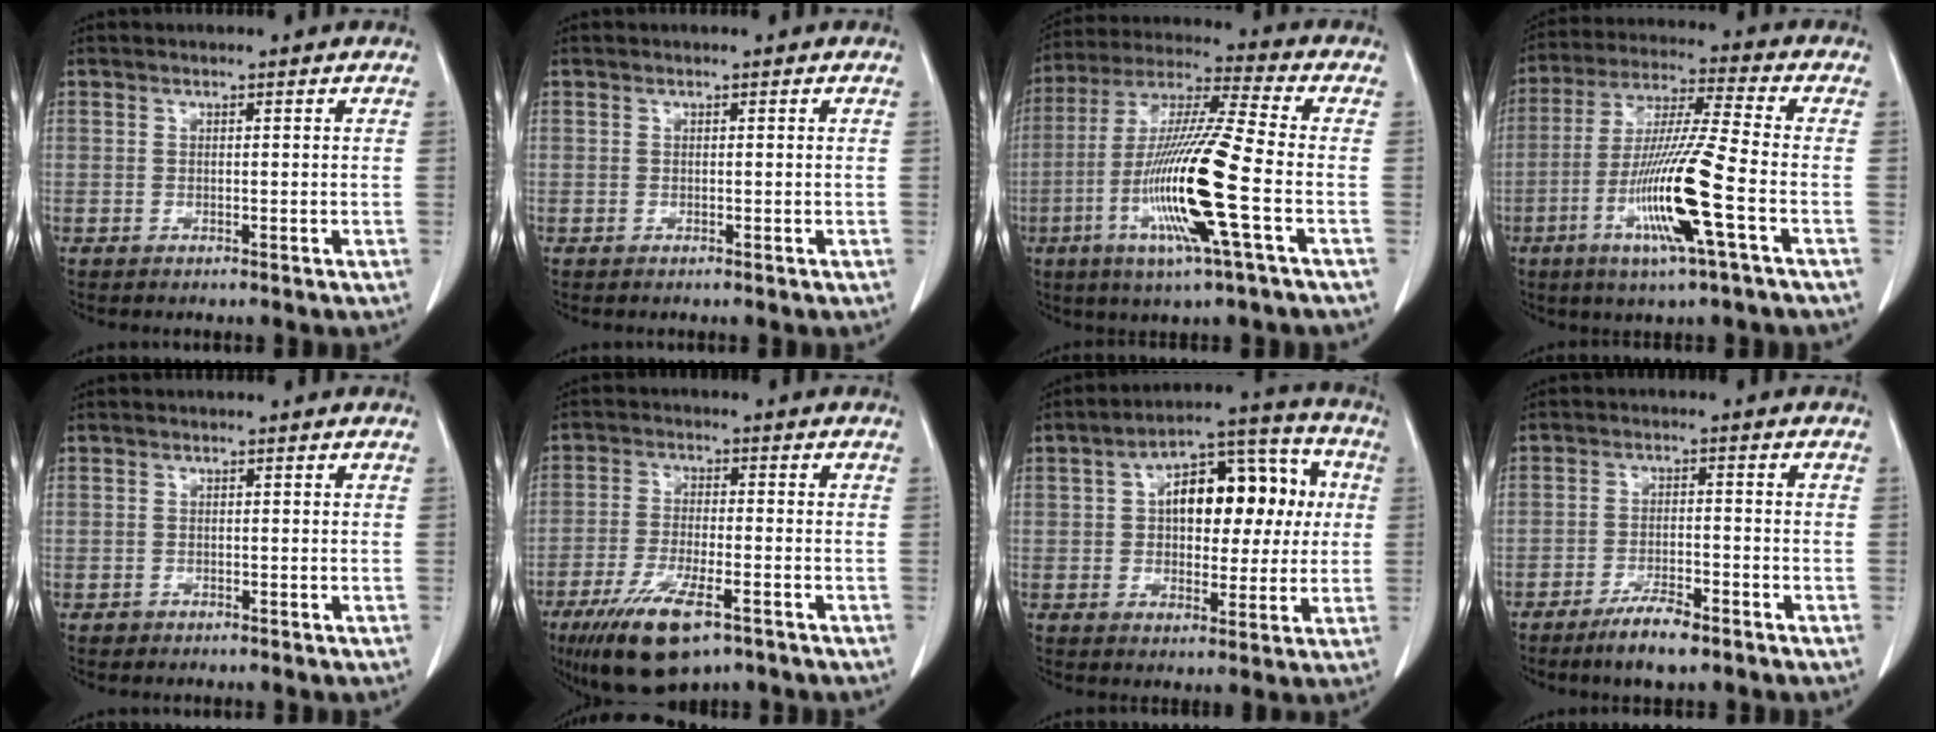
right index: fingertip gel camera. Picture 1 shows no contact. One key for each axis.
{"total": 0.0}
{"total": 17.0, "fx": -4.7, "fy": -0.2, "fz": 16.3, "tx": -0.329, "ty": -0.015, "tz": -0.097}
{"total": 14.3, "fx": -4.9, "fy": -0.6, "fz": 13.5, "tx": -0.271, "ty": -0.017, "tz": -0.097}
{"total": 0.9, "fx": -0.5, "fy": 0.7, "fz": -0.1, "tx": -0.003, "ty": 0.004, "tz": -0.009}
{"total": 11.5, "fx": -7.0, "fy": 3.3, "fz": 8.6, "tx": -0.160, "ty": -0.022, "tz": -0.115}
{"total": 14.9, "fx": 2.3, "fy": 7.4, "fz": 12.8, "tx": -0.186, "ty": 0.049, "tz": 0.036}
{"total": 5.9, "fx": -4.2, "fy": 1.1, "fz": 4.0, "tx": -0.075, "ty": -0.007, "tz": -0.071}